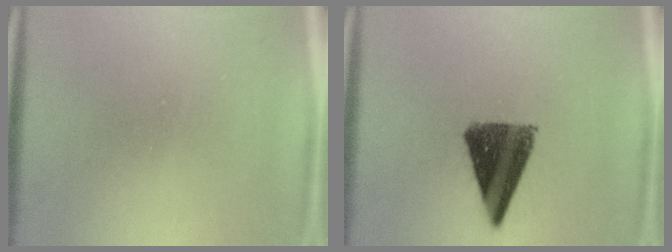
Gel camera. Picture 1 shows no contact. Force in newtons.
{"total": 10.6}